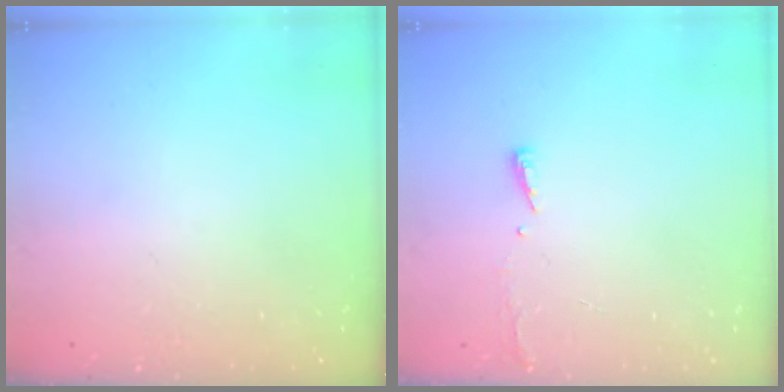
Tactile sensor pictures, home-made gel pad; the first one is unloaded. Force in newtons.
{"total": 3.2, "press": 3.2, "slide": 0.6}